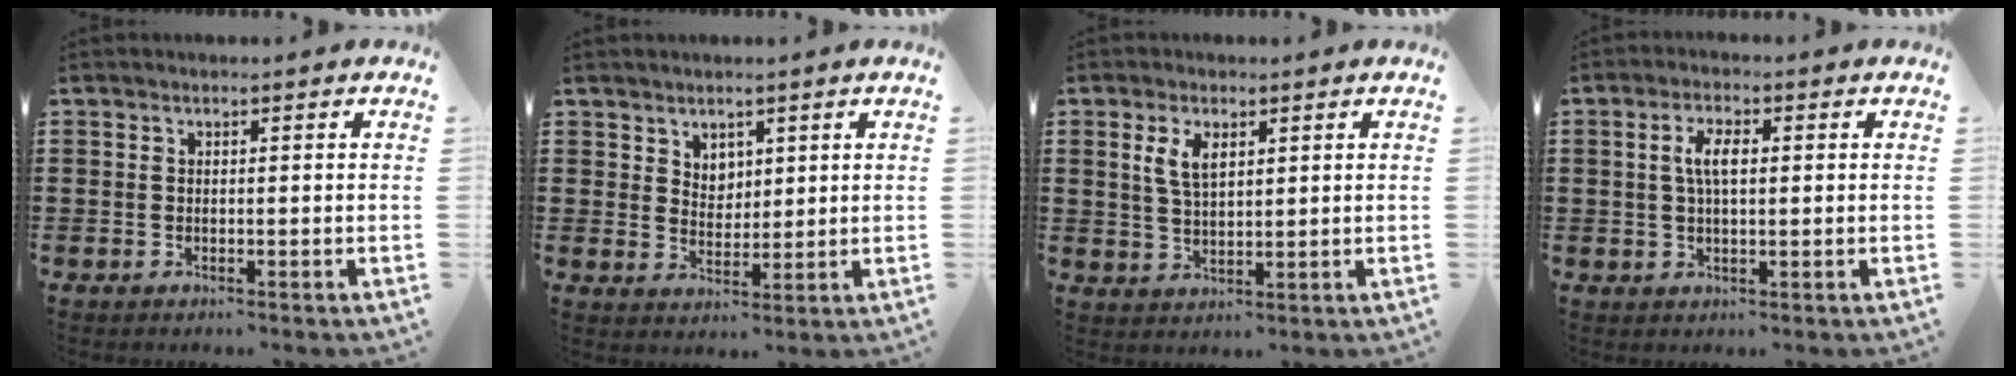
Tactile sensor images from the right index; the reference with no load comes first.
{"total": 3.4, "force": [2.5, 2.3, 0.4], "torque": [-0.017, 0.004, 0.047]}
{"total": 4.1, "force": [1.6, 1.9, 3.2], "torque": [-0.070, 0.006, 0.028]}
{"total": 4.1, "force": [0.6, 1.6, 3.7], "torque": [-0.076, 0.009, 0.007]}